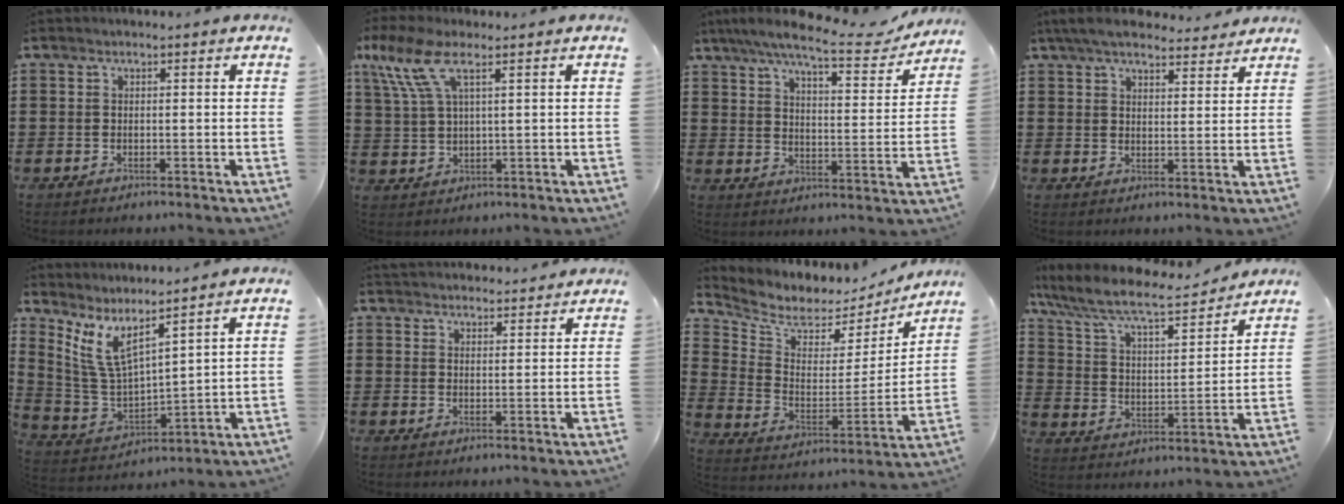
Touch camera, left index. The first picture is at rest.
{"total": 7.6, "force": [3.9, 2.2, 6.2], "torque": [-0.145, 0.006, 0.068]}
{"total": 9.1, "force": [7.6, 0.9, 5.0], "torque": [-0.109, -0.040, 0.125]}
{"total": 5.7, "force": [5.1, 1.3, 2.2], "torque": [-0.059, -0.014, 0.094]}
{"total": 7.3, "force": [5.0, 1.9, 5.0], "torque": [-0.125, -0.032, 0.088]}
{"total": 3.0, "force": [2.9, 0.3, -0.2], "torque": [-0.005, -0.009, 0.056]}
{"total": 5.8, "force": [5.1, 2.7, 0.6], "torque": [-0.047, -0.047, 0.085]}
{"total": 8.5, "force": [7.2, 1.3, 4.3], "torque": [-0.114, -0.041, 0.117]}